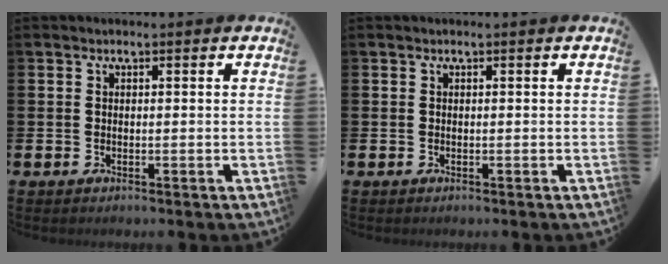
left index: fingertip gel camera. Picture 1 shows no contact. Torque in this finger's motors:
{"motor_torque": [0.00, 0.00, 0.01, 0.00]}